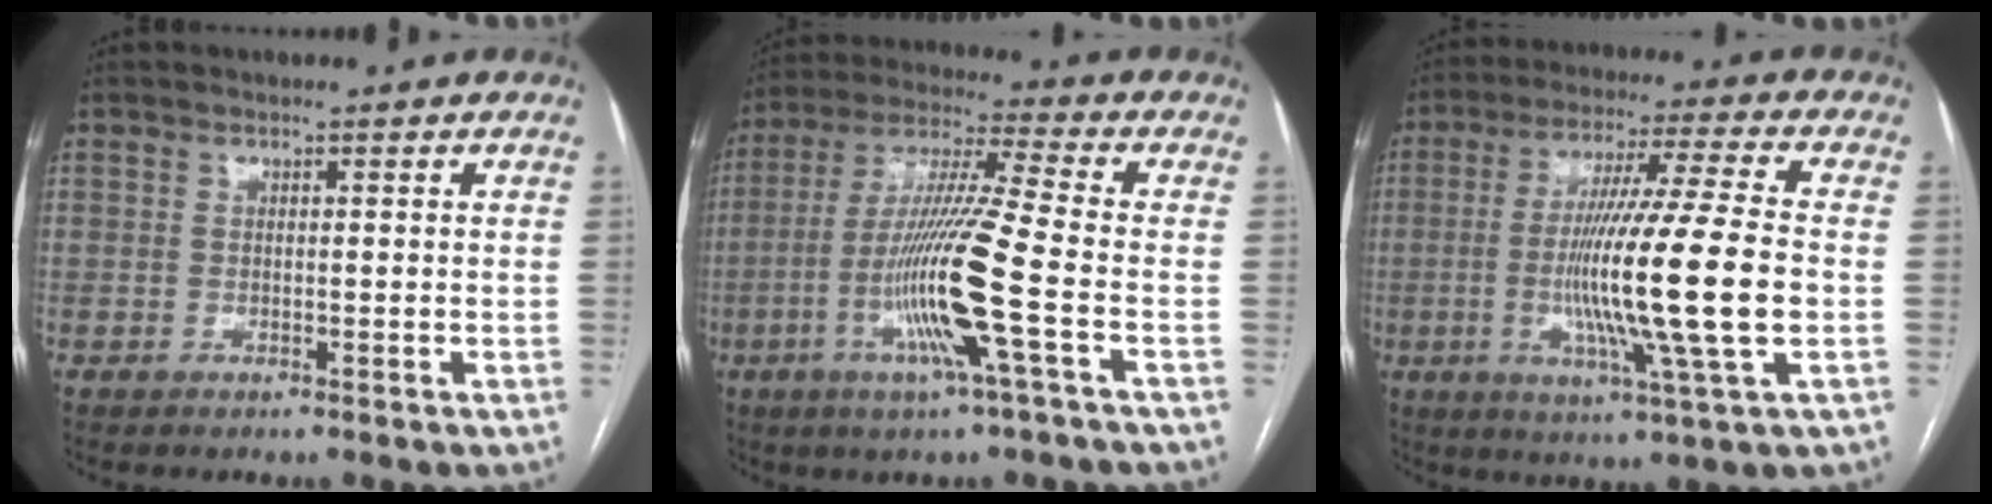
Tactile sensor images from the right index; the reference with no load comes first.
{"total": 14.6, "force": [-4.3, -1.2, 13.9], "torque": [-0.281, -0.013, -0.090]}
{"total": 17.5, "force": [-2.4, -1.0, 17.3], "torque": [-0.320, -0.016, -0.050]}